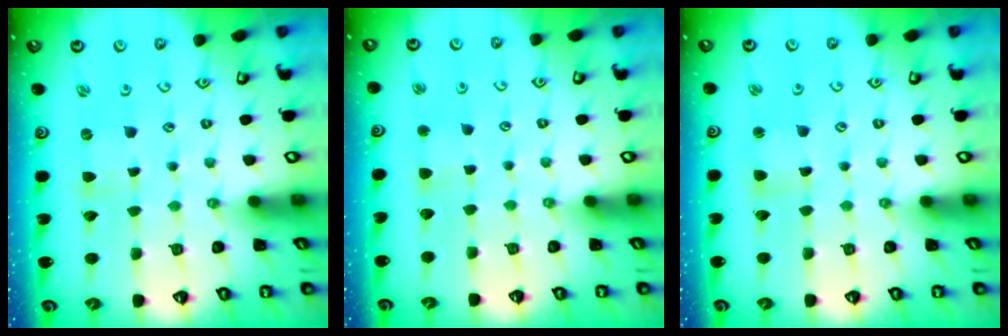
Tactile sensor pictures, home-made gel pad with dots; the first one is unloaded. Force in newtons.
{"total": 2.9, "press": 2.9, "slide": 0.3}
{"total": 1.4, "press": 1.3, "slide": 0.3}